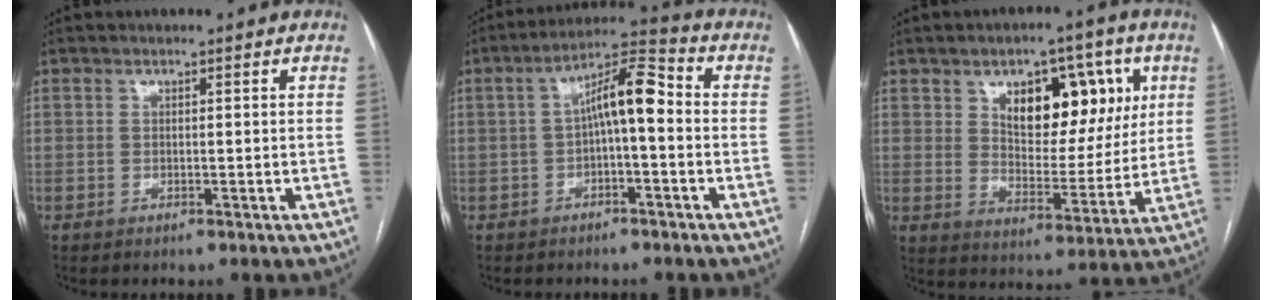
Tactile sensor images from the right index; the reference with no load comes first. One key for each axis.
{"total": 8.1, "fx": -0.2, "fy": 1.2, "fz": 8.0, "tx": -0.137, "ty": 0.034, "tz": -0.007}
{"total": 13.4, "fx": 5.4, "fy": 6.8, "fz": 10.3, "tx": -0.138, "ty": 0.015, "tz": 0.090}